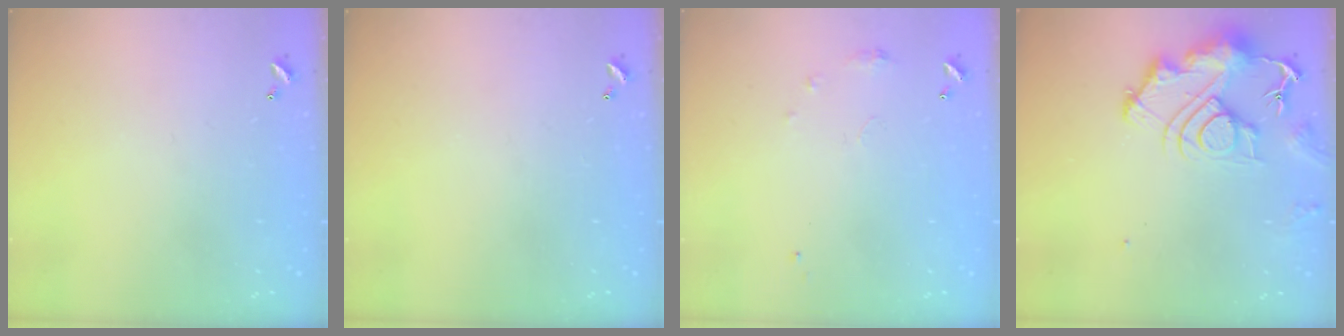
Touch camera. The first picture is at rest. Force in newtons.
{"total": 0.0}
{"total": 6.0, "press": 5.9, "slide": 0.8}
{"total": 12.2, "press": 12.1, "slide": 1.4}